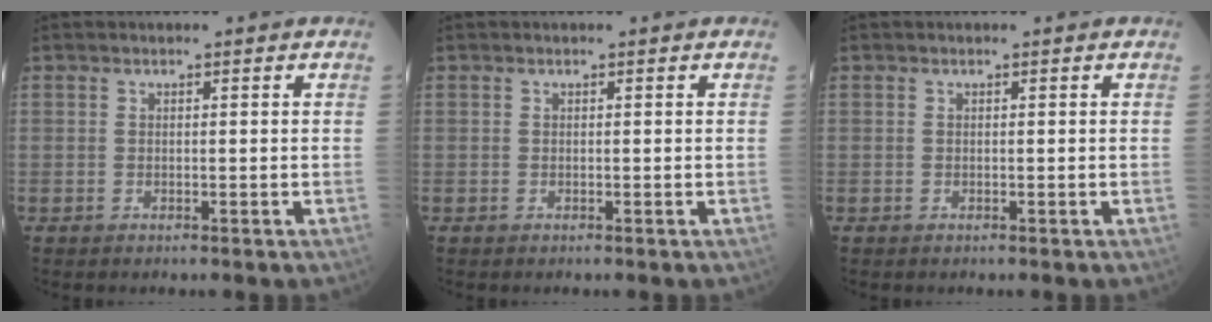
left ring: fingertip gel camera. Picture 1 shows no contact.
{"total": 0.0}
{"total": 0.0}